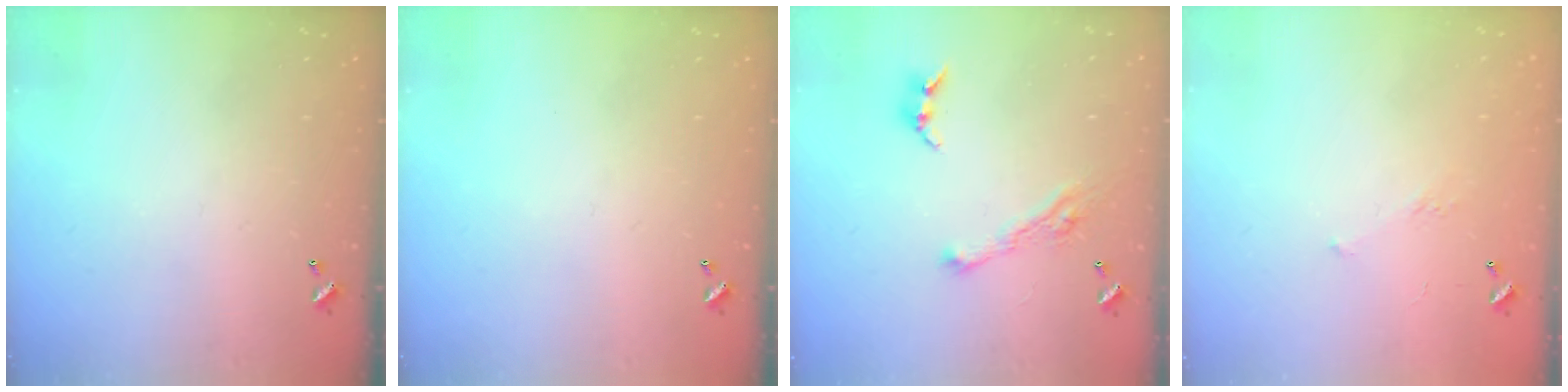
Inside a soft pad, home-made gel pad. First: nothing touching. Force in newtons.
{"total": 0.0}
{"total": 5.8, "press": 5.8, "slide": 0.9}
{"total": 4.8, "press": 4.7, "slide": 0.9}